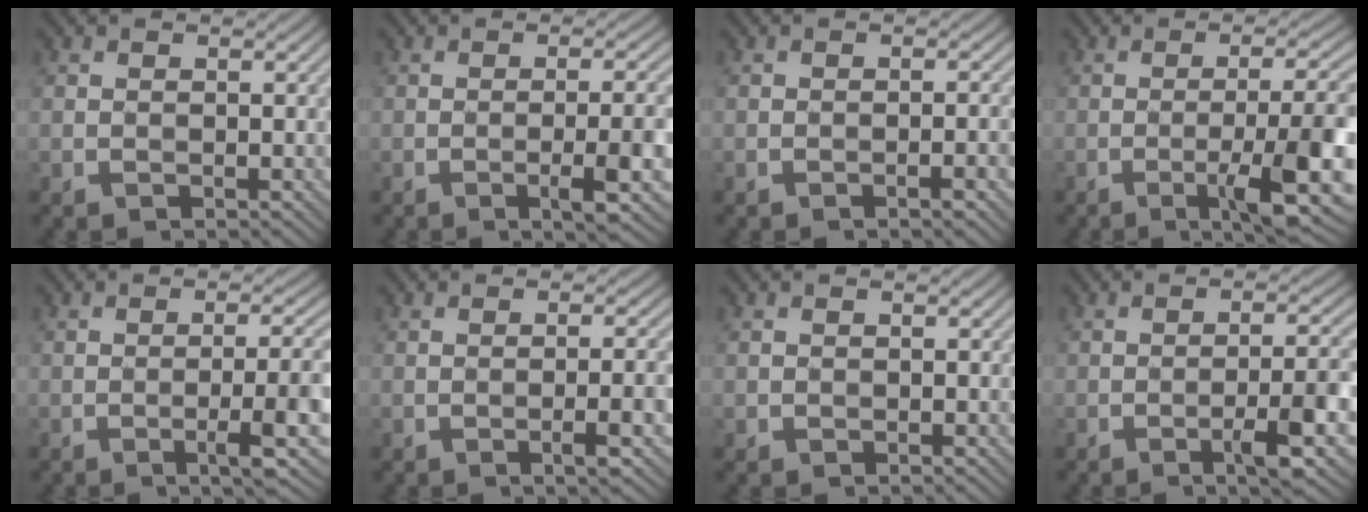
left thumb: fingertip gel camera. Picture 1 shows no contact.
{"total": 6.6, "force": [-2.3, 0.9, 6.1], "torque": [-0.093, 0.006, -0.028]}
{"total": 1.7, "force": [-1.0, 0.0, 1.3], "torque": [-0.021, 0.006, -0.014]}
{"total": 11.5, "force": [-4.2, 1.8, 10.5], "torque": [-0.151, 0.006, -0.062]}
{"total": 7.7, "force": [-2.6, 1.0, 7.1], "torque": [-0.106, 0.008, -0.034]}
{"total": 4.4, "force": [-1.5, 0.4, 4.1], "torque": [-0.064, 0.008, -0.024]}
{"total": 0.0}
{"total": 6.9, "force": [-3.3, 0.6, 6.0], "torque": [-0.094, 0.012, -0.050]}